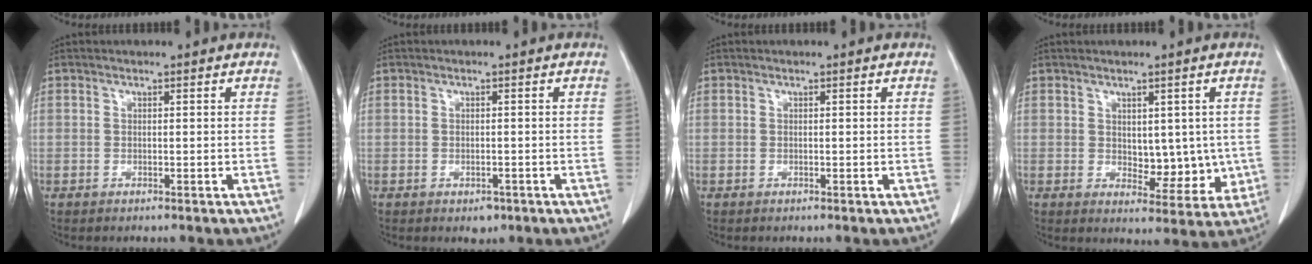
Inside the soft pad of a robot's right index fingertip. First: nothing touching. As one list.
[{"total": 1.8, "force": [-0.9, 1.2, 1.0], "torque": [-0.012, 0.002, -0.001]}, {"total": 0.0}, {"total": 6.6, "force": [0.2, 4.0, 5.2], "torque": [-0.051, -0.004, 0.017]}]